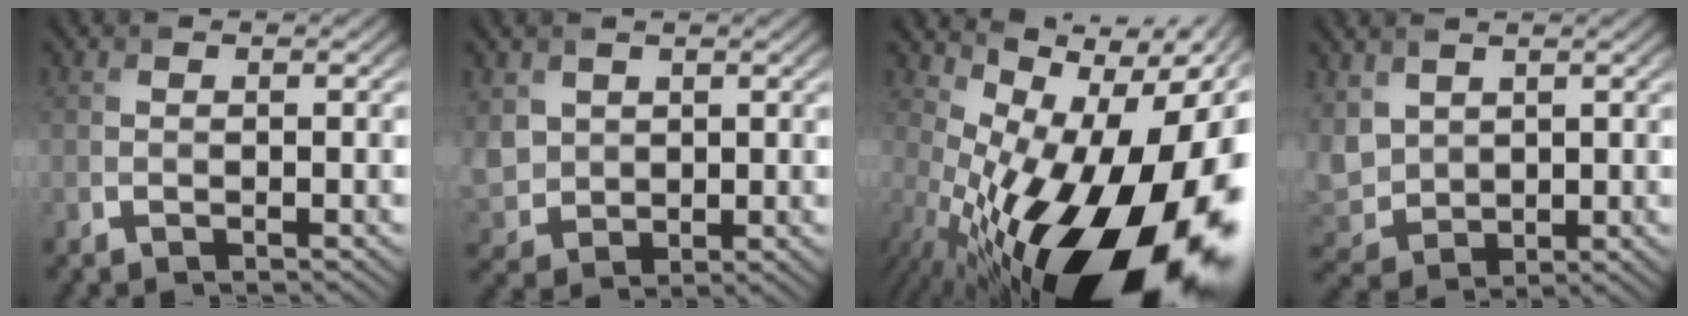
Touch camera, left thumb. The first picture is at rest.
{"total": 4.7, "force": [2.2, 3.8, 1.8], "torque": [-0.071, -0.007, 0.052]}
{"total": 19.7, "force": [-4.3, 9.3, 16.9], "torque": [-0.240, -0.009, -0.066]}
{"total": 6.1, "force": [2.5, 4.4, 3.5], "torque": [-0.120, -0.003, 0.055]}